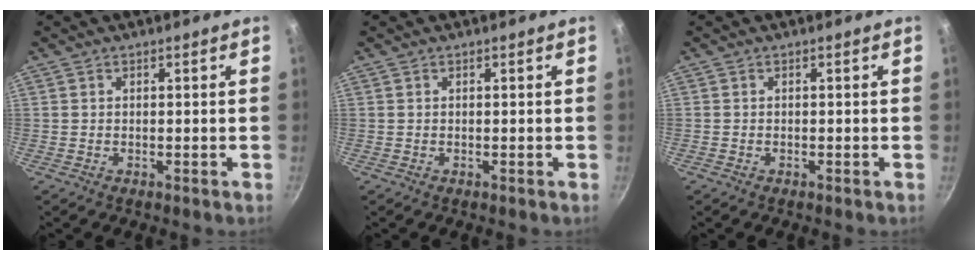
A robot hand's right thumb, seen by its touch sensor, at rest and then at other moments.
{"total": 0.0}
{"total": 0.0}